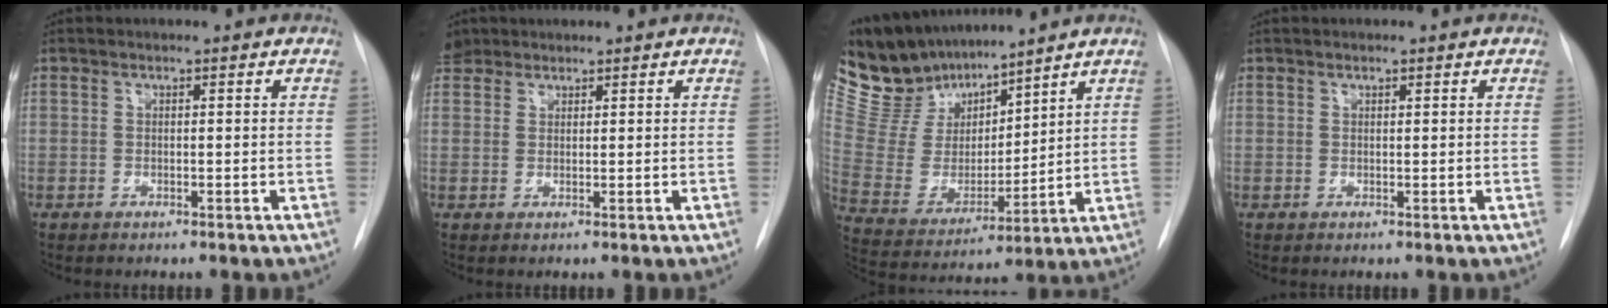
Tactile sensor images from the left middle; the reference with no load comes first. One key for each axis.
{"total": 3.7, "fx": 2.9, "fy": 2.3, "fz": 0.4, "tx": -0.007, "ty": 0.013, "tz": 0.053}
{"total": 14.7, "fx": 13.2, "fy": 4.9, "fz": 4.3, "tx": -0.104, "ty": 0.012, "tz": 0.267}
{"total": 0.8, "fx": 0.6, "fy": 0.2, "fz": 0.5, "tx": -0.010, "ty": -0.001, "tz": 0.008}